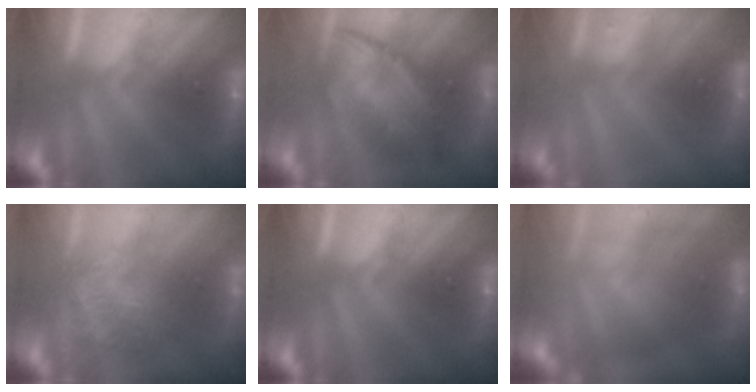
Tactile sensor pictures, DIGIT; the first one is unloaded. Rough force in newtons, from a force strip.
{"total": 6.8}
{"total": 8.9}
{"total": 3.7}
{"total": 0.0}
{"total": 7.7}